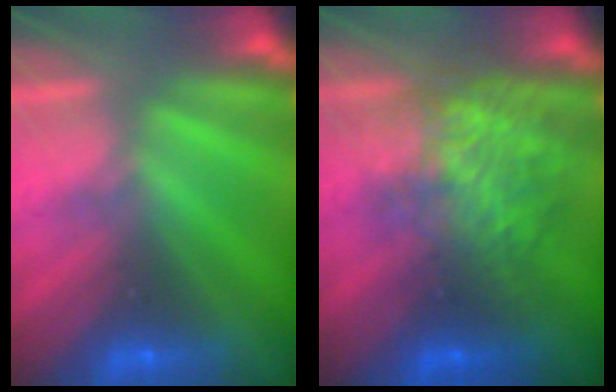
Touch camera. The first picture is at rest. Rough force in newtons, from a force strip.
{"total": 7.5}